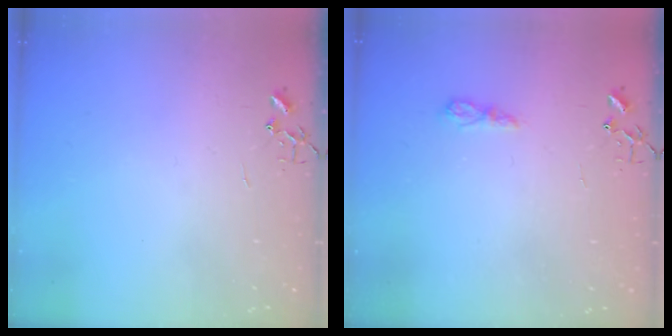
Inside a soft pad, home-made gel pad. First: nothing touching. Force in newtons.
{"total": 5.5, "press": 5.5, "slide": 0.6}